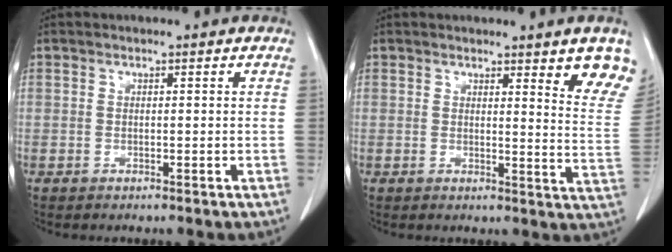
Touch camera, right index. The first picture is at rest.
{"total": 8.3, "force": [6.3, 0.4, 5.4], "torque": [-0.047, -0.033, 0.048]}